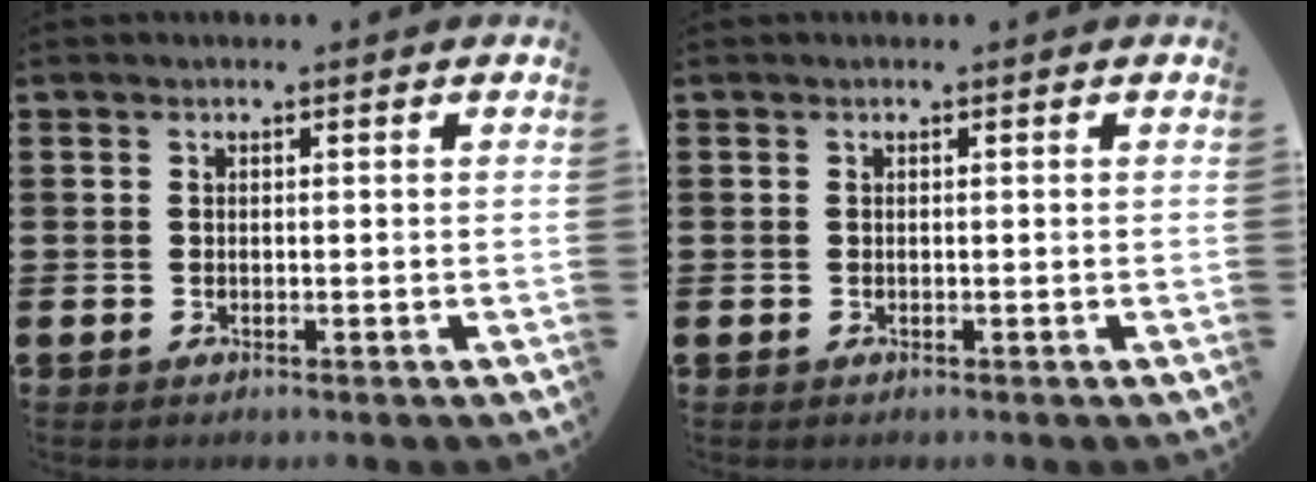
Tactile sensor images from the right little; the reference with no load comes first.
{"total": 0.0}